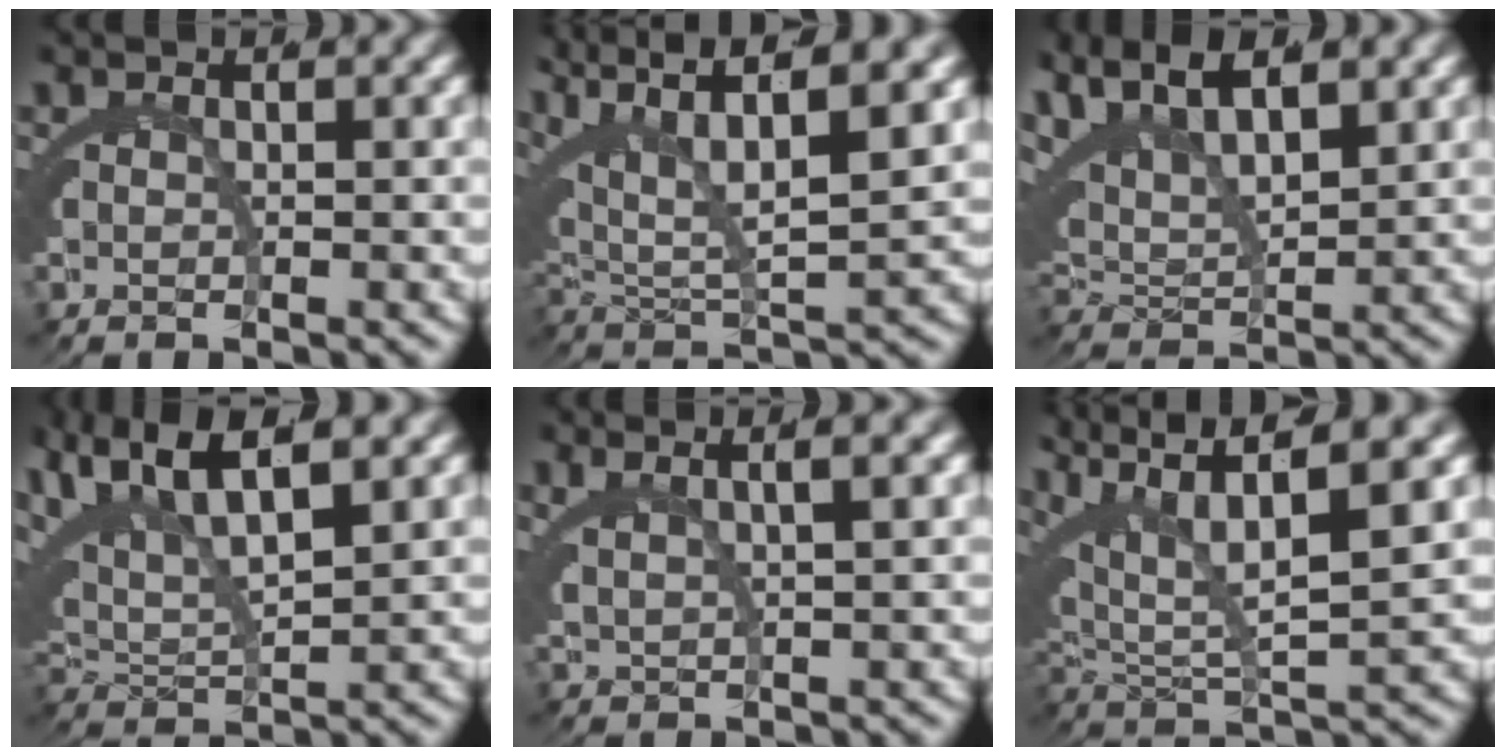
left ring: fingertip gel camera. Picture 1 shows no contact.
{"total": 10.2, "force": [3.8, 5.7, 7.6], "torque": [-0.154, -0.010, 0.063]}
{"total": 8.9, "force": [4.4, 5.5, 5.4], "torque": [-0.128, 0.014, 0.065]}
{"total": 9.6, "force": [4.4, 5.4, 6.7], "torque": [-0.152, 0.008, 0.071]}
{"total": 3.2, "force": [2.3, 0.2, 2.3], "torque": [-0.030, 0.003, 0.046]}
{"total": 9.4, "force": [3.8, 4.7, 7.2], "torque": [-0.143, -0.006, 0.067]}